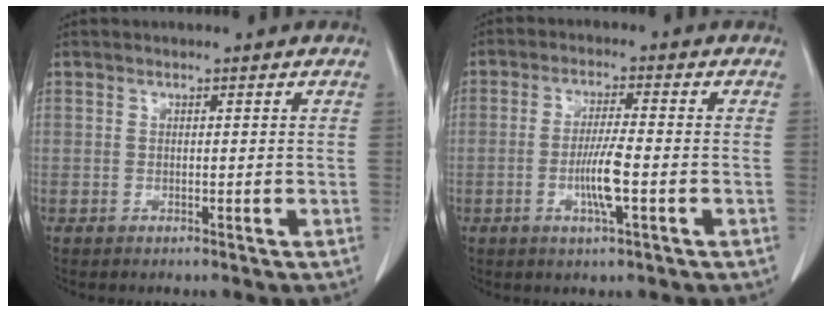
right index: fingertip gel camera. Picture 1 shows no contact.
{"total": 5.8, "force": [-1.7, 0.2, 5.6], "torque": [-0.109, -0.007, -0.031]}